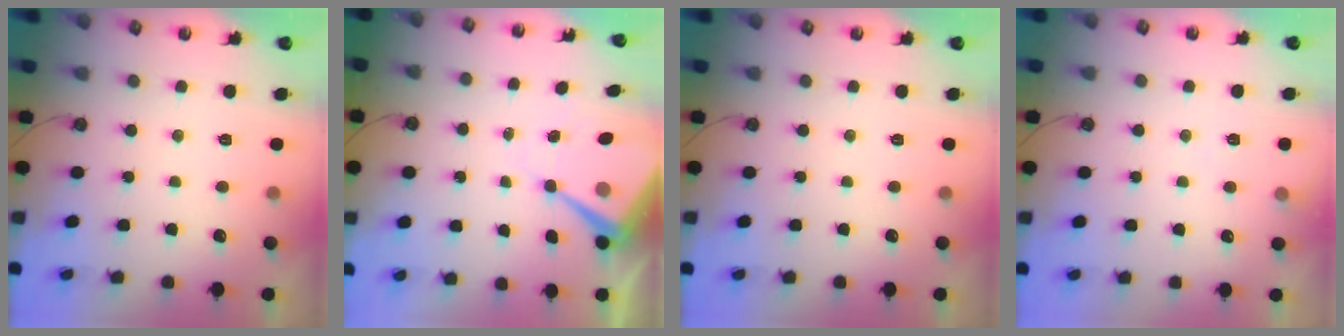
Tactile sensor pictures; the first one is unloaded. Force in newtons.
{"total": 10.2, "press": 10.2, "slide": 1.0}
{"total": 0.0}
{"total": 3.8, "press": 3.8, "slide": 0.7}